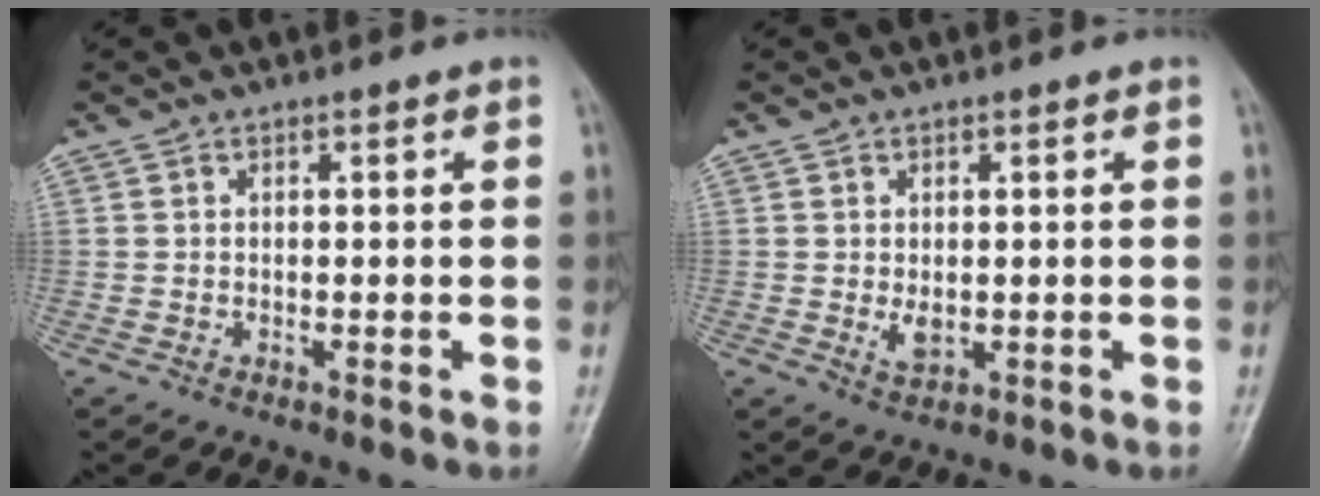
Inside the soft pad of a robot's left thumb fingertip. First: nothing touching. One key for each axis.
{"total": 2.6, "fx": 0.0, "fy": 1.6, "fz": 2.1, "tx": -0.033, "ty": -0.007, "tz": 0.004}